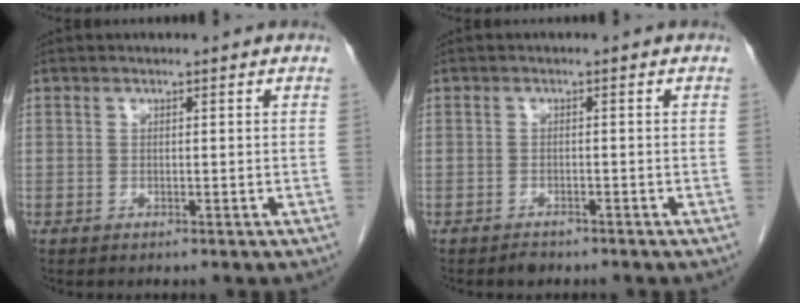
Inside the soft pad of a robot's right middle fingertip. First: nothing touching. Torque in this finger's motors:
{"motor_torque": [-0.50, -0.17, 0.04, -0.01]}